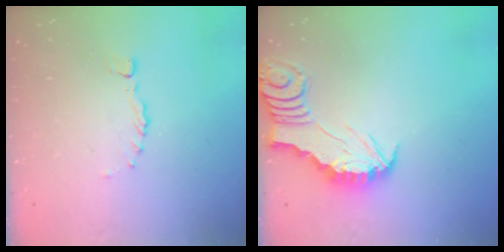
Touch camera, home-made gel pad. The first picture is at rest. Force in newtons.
{"total": 2.4, "press": 2.4, "slide": 0.2}